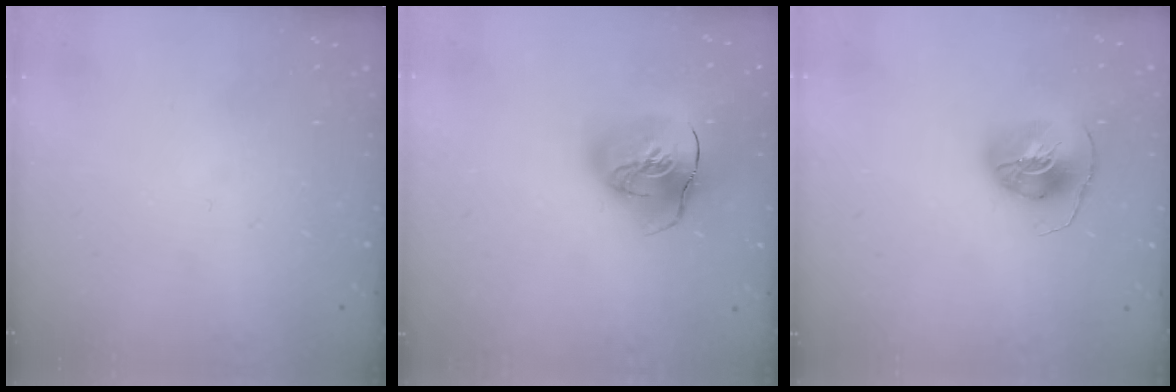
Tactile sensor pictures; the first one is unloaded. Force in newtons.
{"total": 16.5, "press": 16.4, "slide": 2.3}
{"total": 8.5, "press": 8.5, "slide": 0.2}